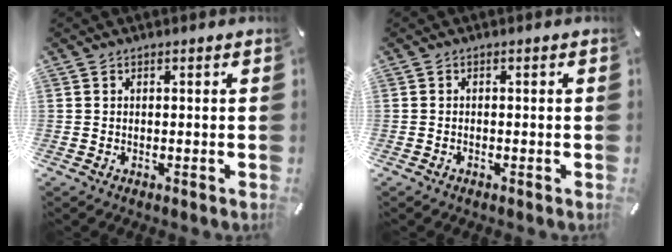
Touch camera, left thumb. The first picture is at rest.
{"total": 0.6, "force": [-0.4, 0.2, 0.4], "torque": [-0.009, -0.001, -0.008]}